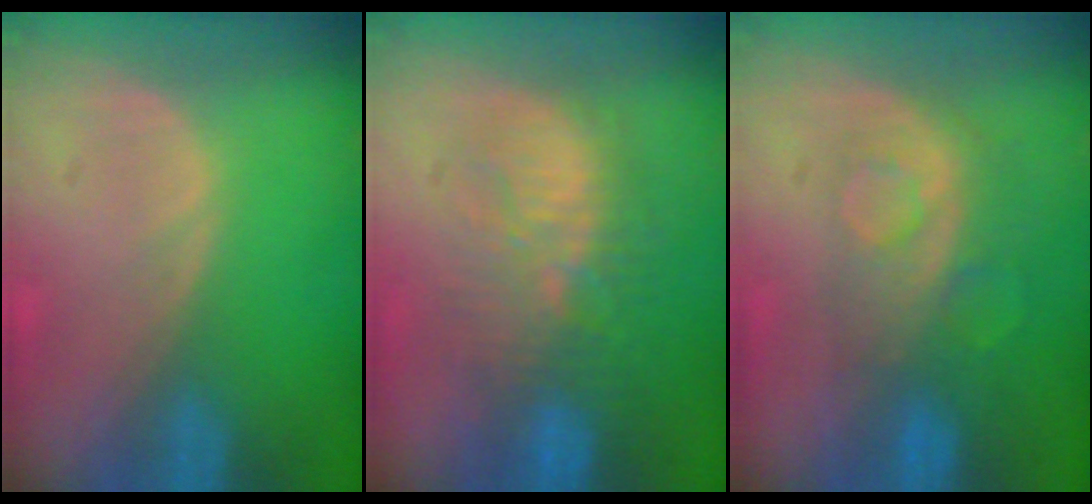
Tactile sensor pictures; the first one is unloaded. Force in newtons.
{"total": 9.5, "press": 9.1, "slide": 2.6}
{"total": 8.5, "press": 7.1, "slide": 4.7}